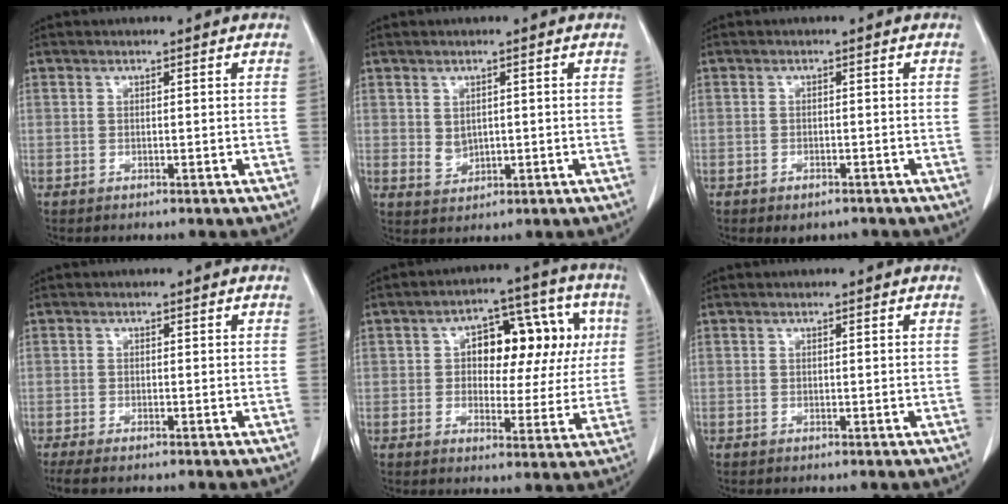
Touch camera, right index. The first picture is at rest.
{"total": 2.5, "force": [0.3, 1.9, 1.6], "torque": [-0.033, -0.003, 0.016]}
{"total": 2.7, "force": [-2.0, 1.5, 1.1], "torque": [-0.012, -0.001, -0.019]}
{"total": 3.0, "force": [-2.3, 0.7, 1.8], "torque": [-0.031, -0.009, -0.035]}
{"total": 12.6, "force": [2.4, 7.0, 10.3], "torque": [-0.122, 0.046, 0.036]}
{"total": 0.0}